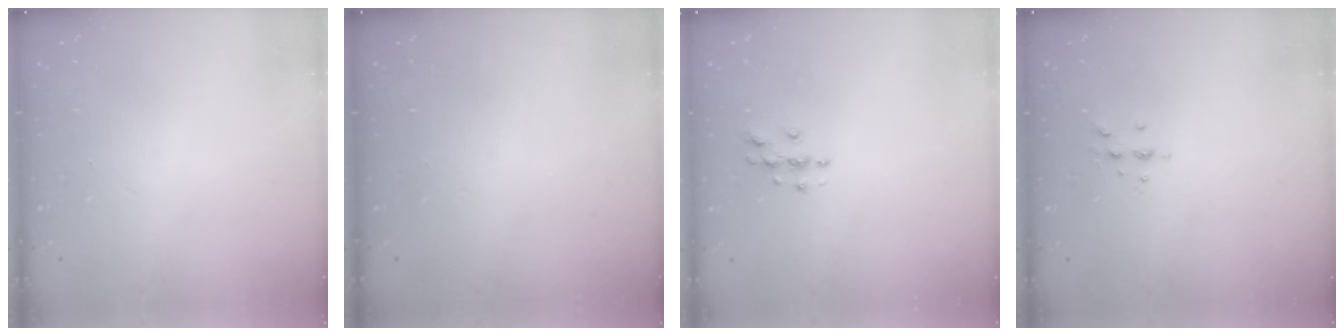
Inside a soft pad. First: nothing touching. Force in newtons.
{"total": 0.0}
{"total": 3.6, "press": 3.6, "slide": 0.4}
{"total": 5.2, "press": 5.1, "slide": 0.9}